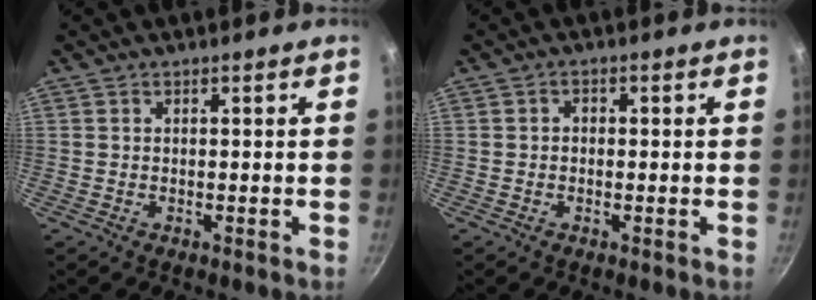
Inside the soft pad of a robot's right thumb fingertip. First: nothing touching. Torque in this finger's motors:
{"motor_torque": [-0.16, -0.03, -0.08, 0.13, -0.02]}